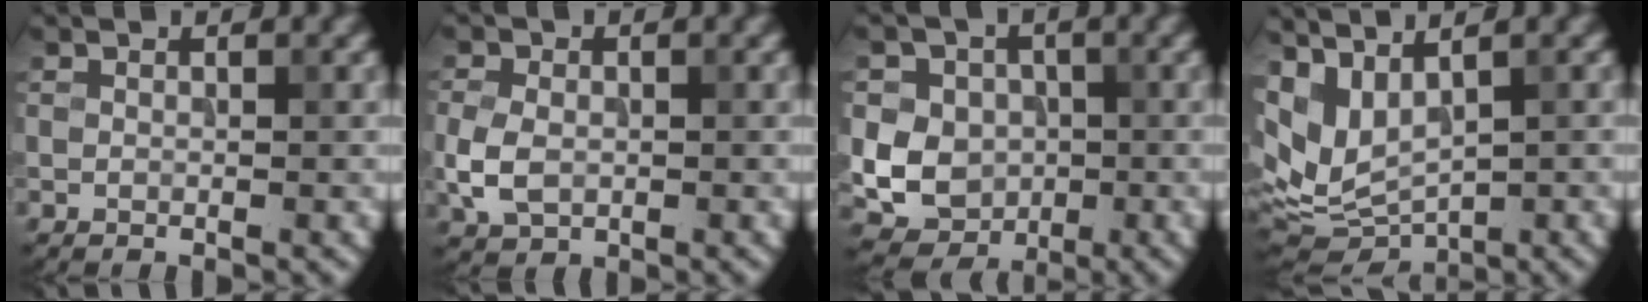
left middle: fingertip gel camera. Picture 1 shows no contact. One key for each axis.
{"total": 3.4, "fx": -0.6, "fy": 2.5, "fz": 2.2, "tx": -0.053, "ty": -0.004, "tz": -0.013}
{"total": 7.9, "fx": -0.2, "fy": 7.1, "fz": 3.4, "tx": -0.061, "ty": 0.018, "tz": -0.032}
{"total": 7.2, "fx": 2.5, "fy": 3.8, "fz": 5.6, "tx": -0.116, "ty": -0.004, "tz": 0.072}